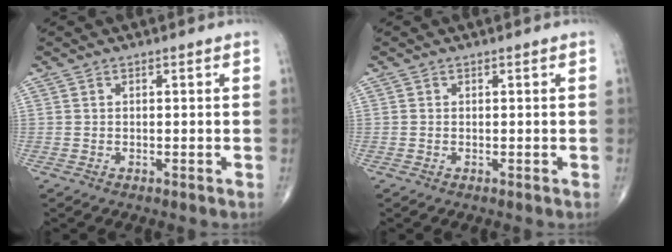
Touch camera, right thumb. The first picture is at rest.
{"total": 0.0}